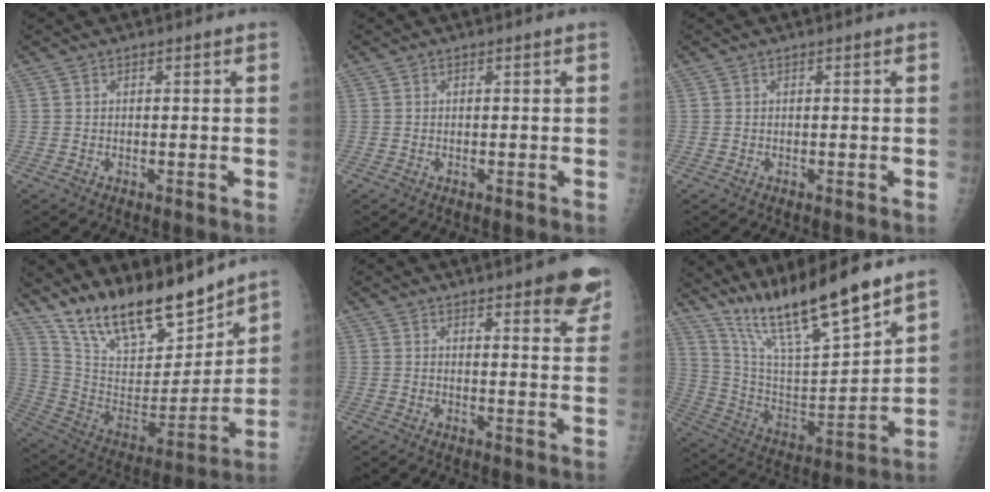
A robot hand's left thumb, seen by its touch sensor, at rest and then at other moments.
{"total": 0.0}
{"total": 0.0}
{"total": 20.8, "force": [17.2, 6.5, 9.7], "torque": [-0.132, -0.096, 0.310]}
{"total": 9.0, "force": [5.8, 2.4, 6.4], "torque": [-0.054, -0.026, 0.067]}
{"total": 20.7, "force": [16.3, 2.9, 12.4], "torque": [-0.195, -0.079, 0.305]}